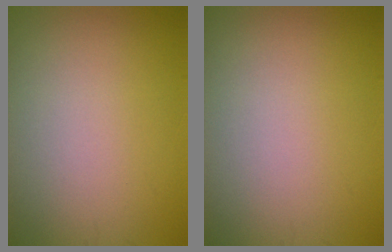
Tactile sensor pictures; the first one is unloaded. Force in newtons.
{"total": 0.0}